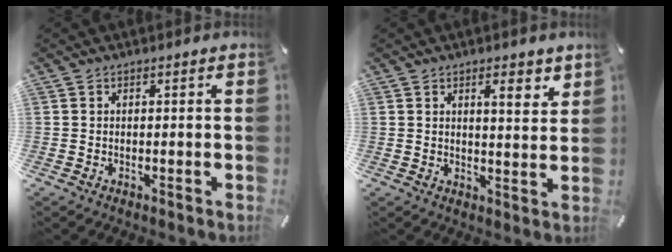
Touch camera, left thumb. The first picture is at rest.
{"total": 4.8, "force": [2.9, 1.5, 3.6], "torque": [-0.044, -0.016, 0.042]}